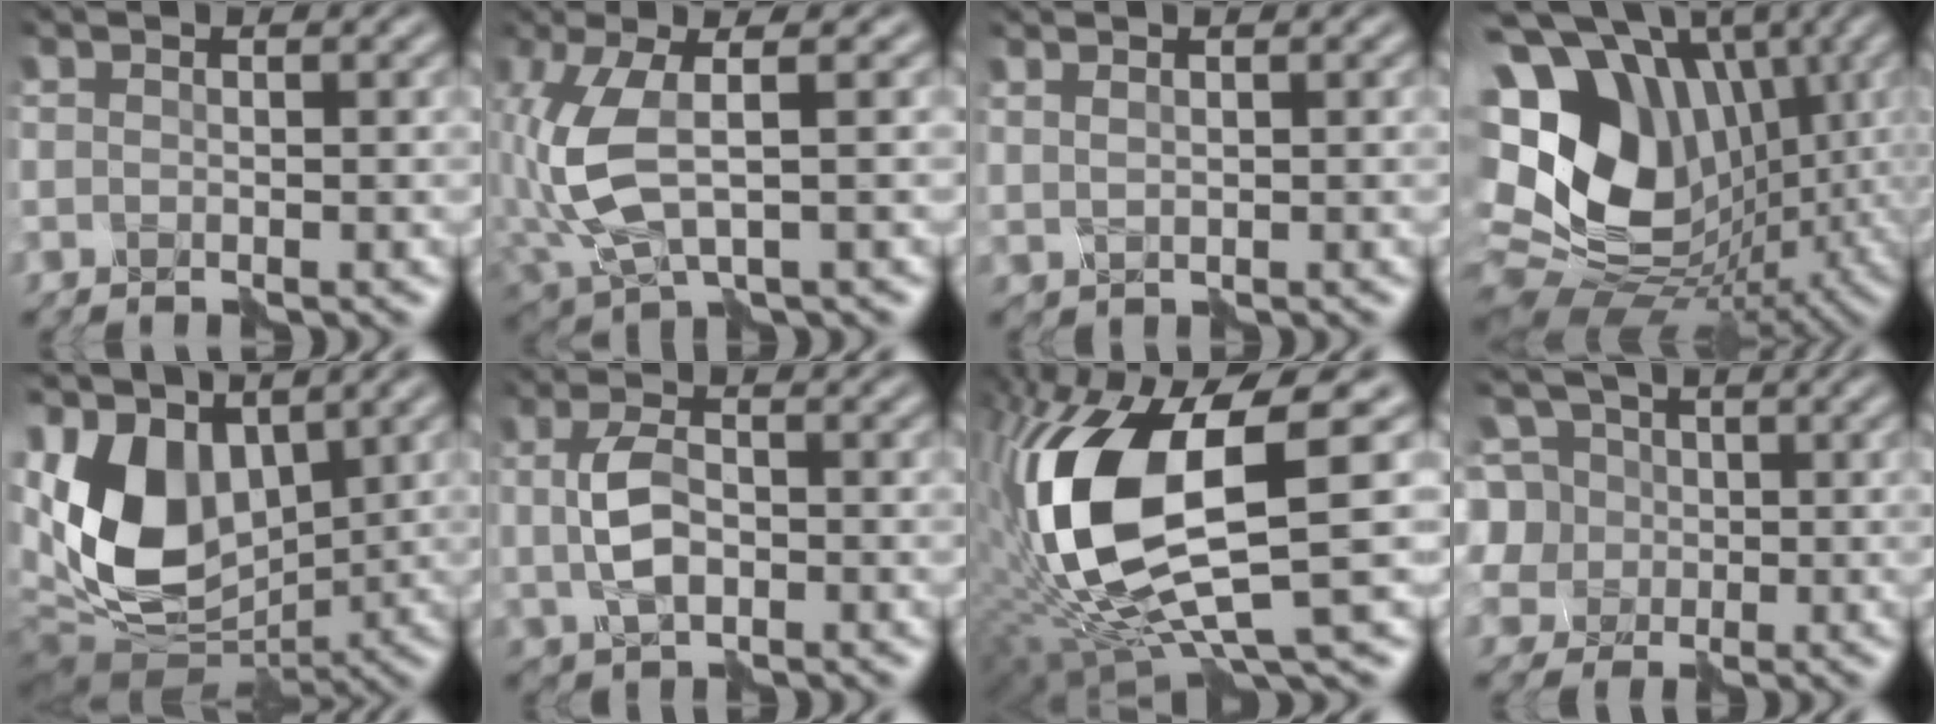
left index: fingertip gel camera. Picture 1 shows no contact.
{"total": 6.7, "force": [0.2, 2.6, 6.1], "torque": [-0.161, -0.002, 0.008]}
{"total": 0.8, "force": [0.7, 0.1, 0.5], "torque": [-0.012, -0.002, 0.018]}
{"total": 14.4, "force": [1.9, 11.1, 9.1], "torque": [-0.187, 0.012, 0.026]}
{"total": 9.3, "force": [1.3, 6.1, 6.9], "torque": [-0.144, -0.011, 0.017]}
{"total": 3.5, "force": [0.0, 2.0, 2.9], "torque": [-0.065, 0.003, 0.001]}
{"total": 13.7, "force": [1.0, 5.7, 12.4], "torque": [-0.270, -0.016, 0.017]}
{"total": 8.3, "force": [2.1, 7.3, 3.3], "torque": [-0.081, 0.032, 0.019]}